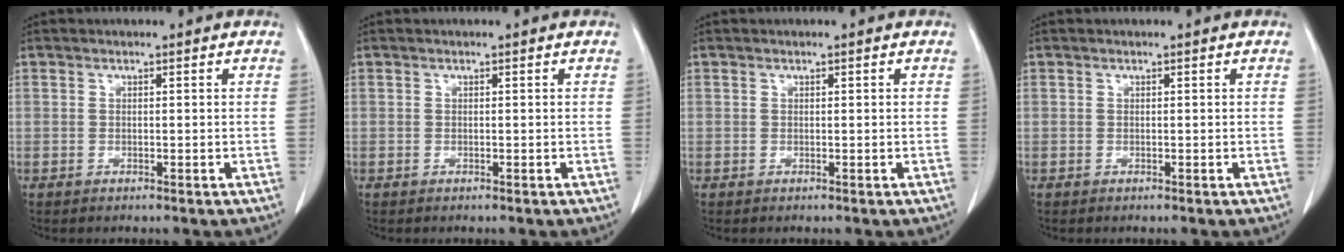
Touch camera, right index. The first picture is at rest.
{"total": 0.0}
{"total": 0.0}
{"total": 0.0}